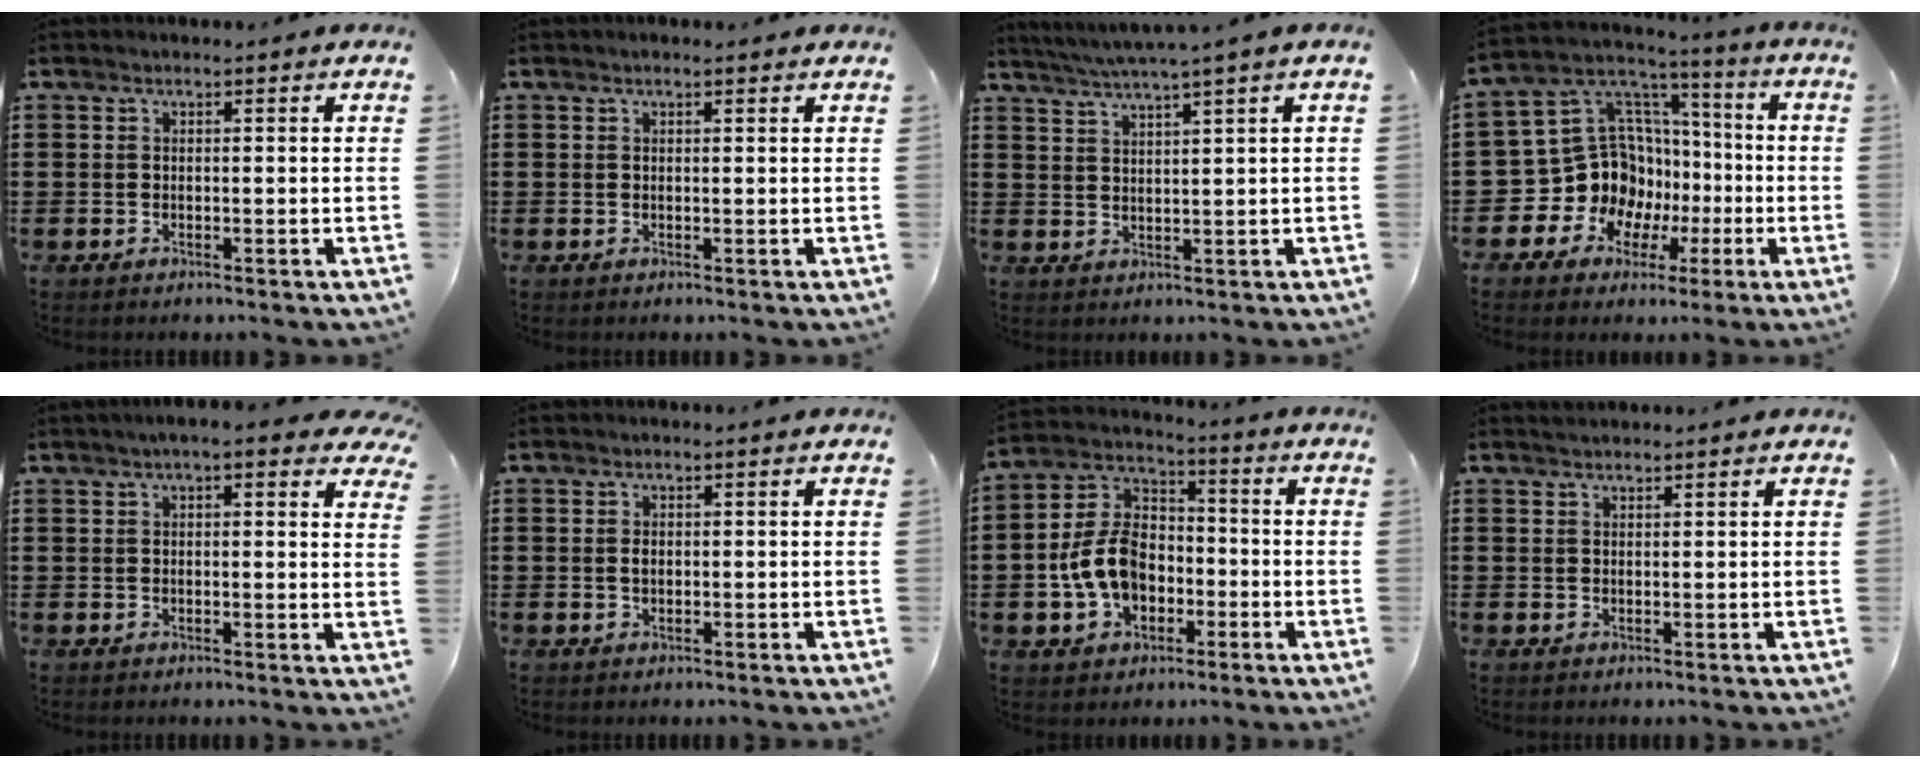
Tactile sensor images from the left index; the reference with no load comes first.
{"total": 0.5, "force": [0.4, 0.1, 0.4], "torque": [-0.008, 0.002, 0.007]}
{"total": 2.9, "force": [2.3, -0.9, 1.5], "torque": [-0.034, -0.011, 0.037]}
{"total": 13.9, "force": [-2.8, 12.7, 5.1], "torque": [-0.156, -0.018, -0.034]}
{"total": 3.5, "force": [2.8, 0.4, 2.1], "torque": [-0.051, 0.002, 0.049]}
{"total": 0.9, "force": [0.0, 0.6, 0.7], "torque": [-0.017, 0.003, -0.001]}
{"total": 10.2, "force": [-2.5, 7.5, 6.5], "torque": [-0.168, 0.016, -0.051]}
{"total": 0.9, "force": [0.9, 0.2, 0.1], "torque": [-0.003, 0.000, 0.017]}